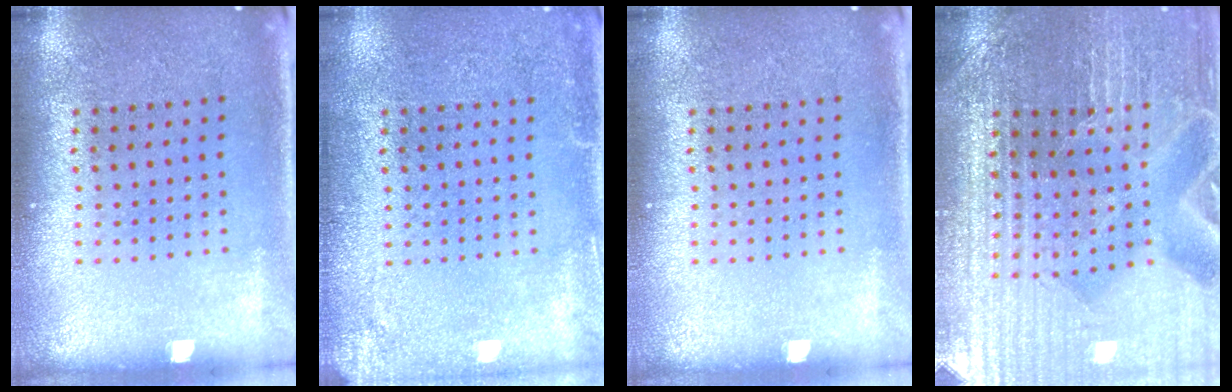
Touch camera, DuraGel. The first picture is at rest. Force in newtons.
{"total": 2.1, "press": 2.1, "slide": 0.2}
{"total": 0.0}
{"total": 3.6, "press": 3.6, "slide": 0.4}